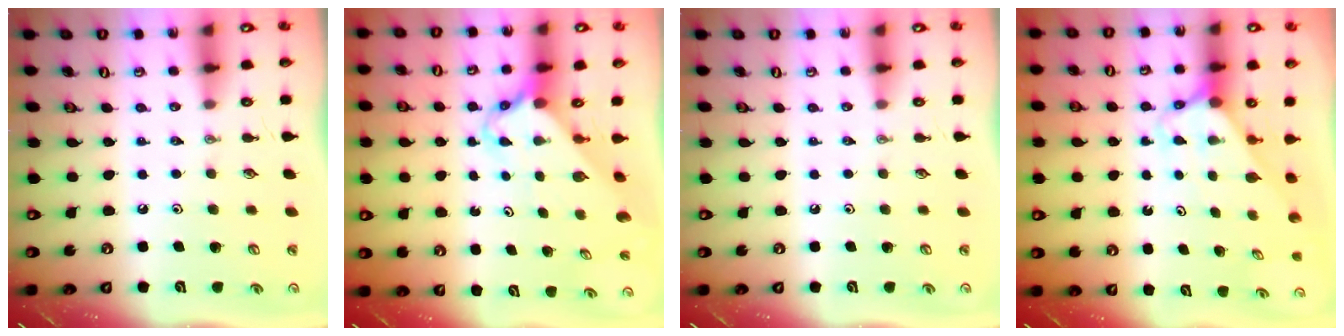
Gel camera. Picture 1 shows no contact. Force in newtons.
{"total": 2.7, "press": 2.7, "slide": 0.2}
{"total": 0.0}
{"total": 2.6, "press": 2.6, "slide": 0.1}